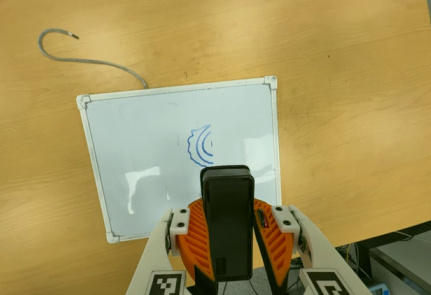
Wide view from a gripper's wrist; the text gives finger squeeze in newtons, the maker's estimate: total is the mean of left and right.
{"total": 10.4, "left": 10.1, "right": 10.8}